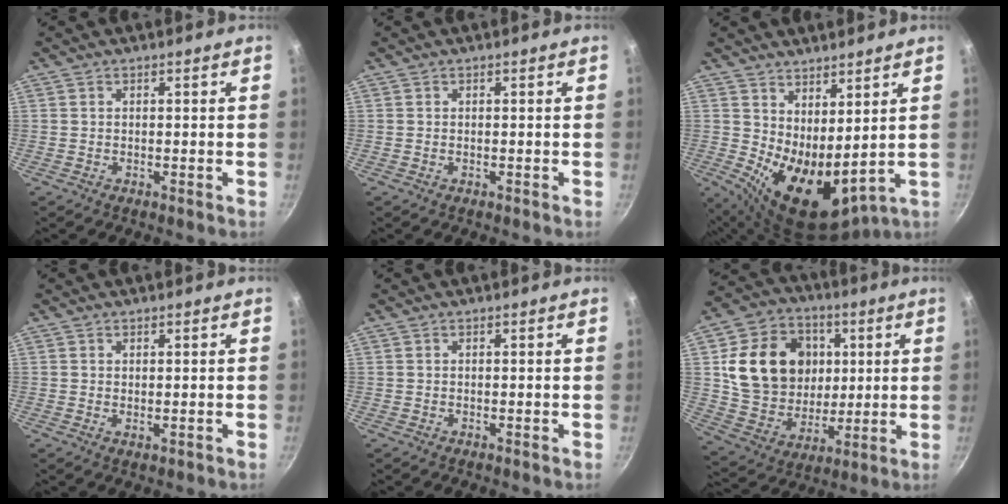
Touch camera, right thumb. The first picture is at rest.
{"total": 0.0}
{"total": 11.8, "force": [3.3, 5.7, 9.8], "torque": [-0.132, -0.038, 0.073]}
{"total": 0.7, "force": [0.3, 0.4, 0.6], "torque": [-0.005, -0.009, 0.003]}
{"total": 0.0}
{"total": 20.4, "force": [4.1, 16.6, 11.2], "torque": [-0.170, -0.001, 0.082]}